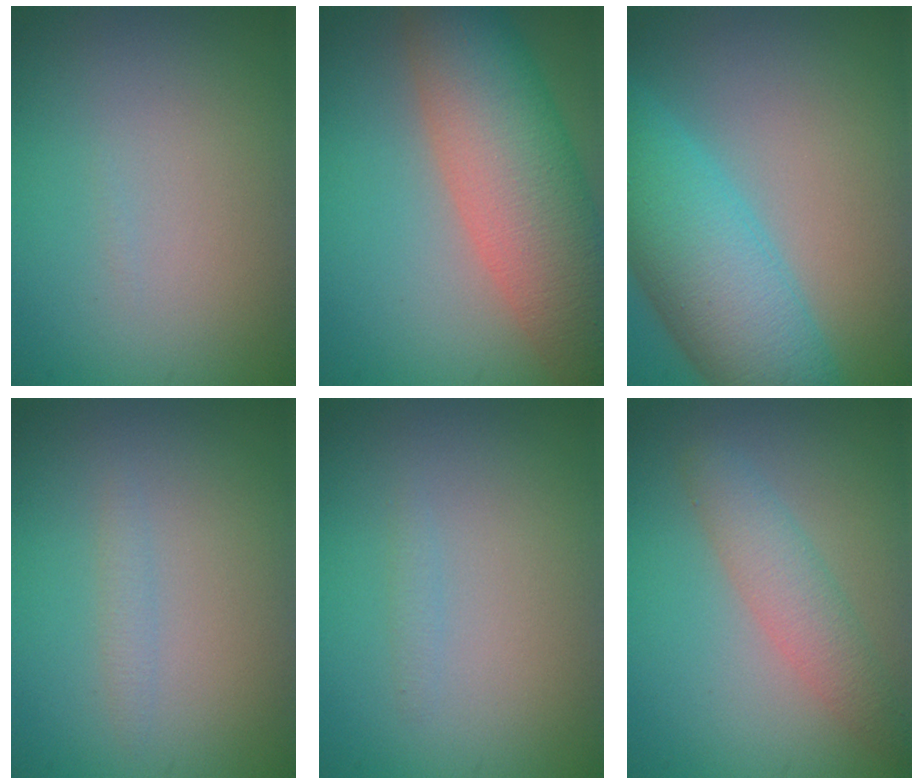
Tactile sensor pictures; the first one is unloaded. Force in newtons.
{"total": 9.6, "press": 9.6, "slide": 0.6}
{"total": 8.6, "press": 8.6, "slide": 0.1}
{"total": 0.8, "press": 0.8, "slide": 0.1}
{"total": 0.6, "press": 0.6, "slide": 0.1}
{"total": 3.0, "press": 2.9, "slide": 0.2}